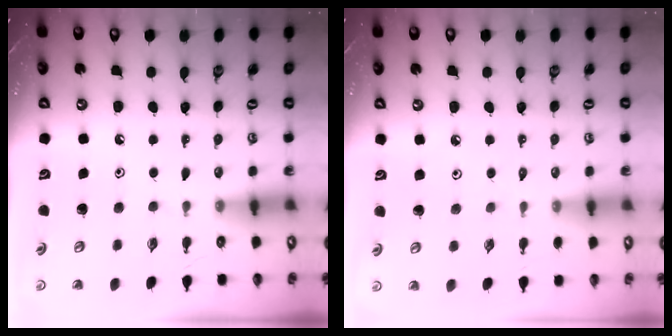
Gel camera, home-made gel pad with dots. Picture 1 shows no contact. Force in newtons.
{"total": 1.5, "press": 1.4, "slide": 0.4}